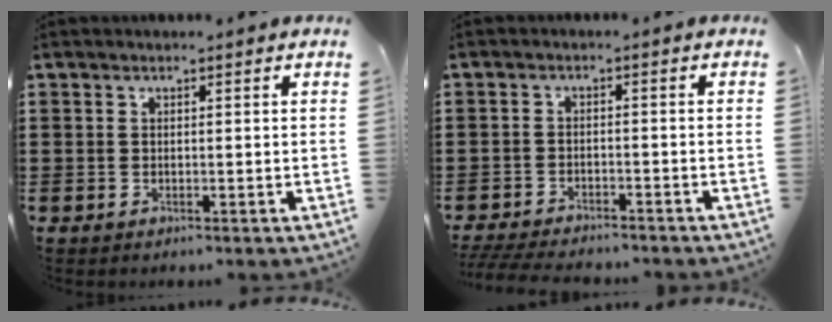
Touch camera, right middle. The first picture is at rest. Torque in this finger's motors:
{"motor_torque": [0.71, -0.29, 0.10, 0.07]}